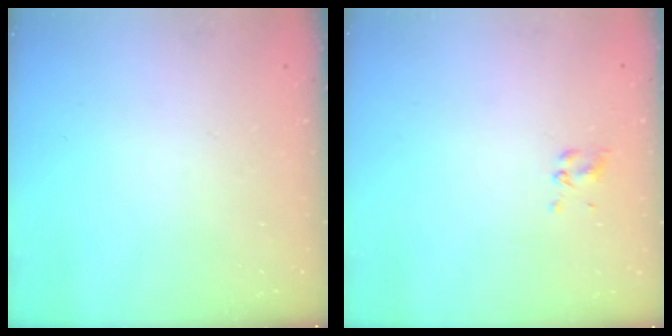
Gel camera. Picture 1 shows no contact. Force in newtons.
{"total": 3.1, "press": 2.9, "slide": 1.1}